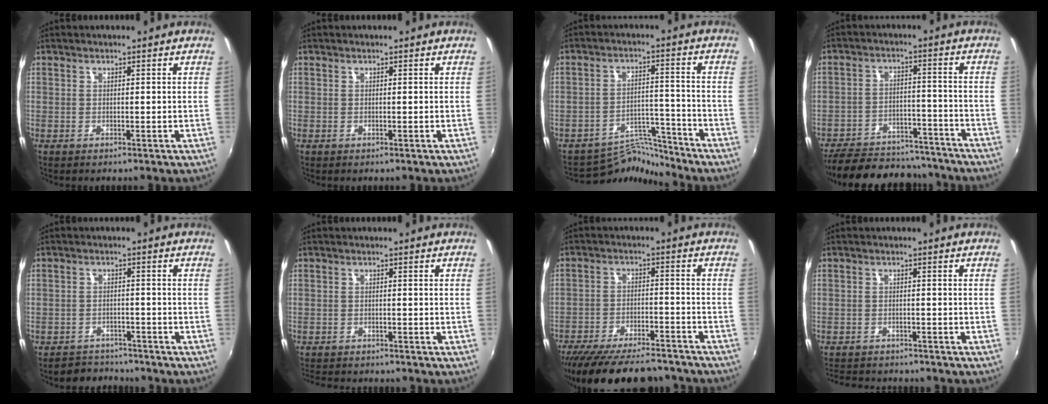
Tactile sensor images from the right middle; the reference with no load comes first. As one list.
[{"total": 0.0}, {"total": 7.3, "force": [-7.2, 0.6, -0.9], "torque": [0.001, 0.024, -0.123]}, {"total": 22.1, "force": [-18.9, 8.0, 8.1], "torque": [-0.173, 0.018, -0.250]}, {"total": 5.1, "force": [-4.6, 2.1, 0.0], "torque": [-0.015, 0.012, -0.074]}, {"total": 5.8, "force": [-5.4, 1.3, 1.8], "torque": [-0.051, -0.017, -0.086]}, {"total": 21.1, "force": [-18.2, 5.7, 9.0], "torque": [-0.178, -0.019, -0.257]}, {"total": 8.0, "force": [-7.3, 2.4, 2.4], "torque": [-0.065, -0.010, -0.110]}]